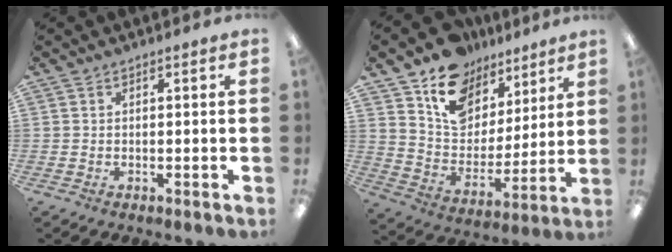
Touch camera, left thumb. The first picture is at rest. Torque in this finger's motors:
{"motor_torque": [0.33, 0.36, 1.18, -1.59, 0.09]}